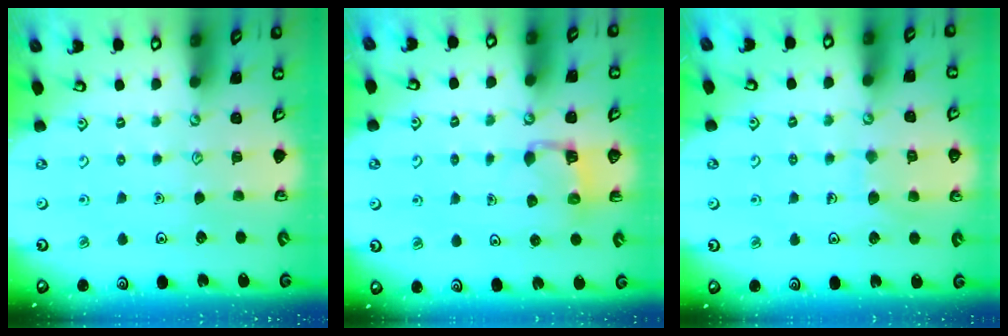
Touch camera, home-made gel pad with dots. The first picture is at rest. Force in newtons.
{"total": 3.4, "press": 3.3, "slide": 0.5}
{"total": 7.2, "press": 7.2, "slide": 0.5}